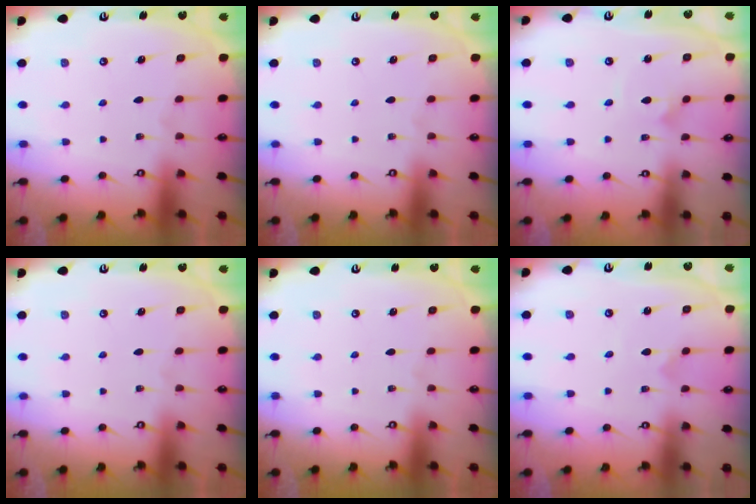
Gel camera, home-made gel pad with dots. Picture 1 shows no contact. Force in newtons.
{"total": 0.0}
{"total": 1.5, "press": 1.5, "slide": 0.1}
{"total": 0.0}
{"total": 0.0}
{"total": 0.0}